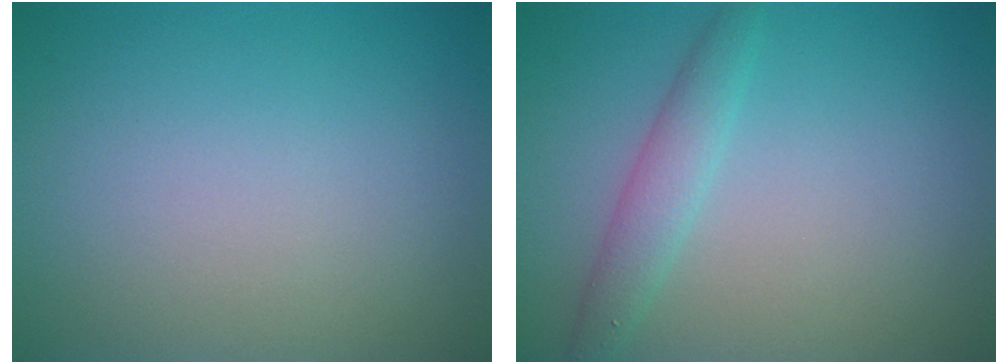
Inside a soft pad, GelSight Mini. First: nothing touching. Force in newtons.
{"total": 2.3, "press": 2.3, "slide": 0.0}